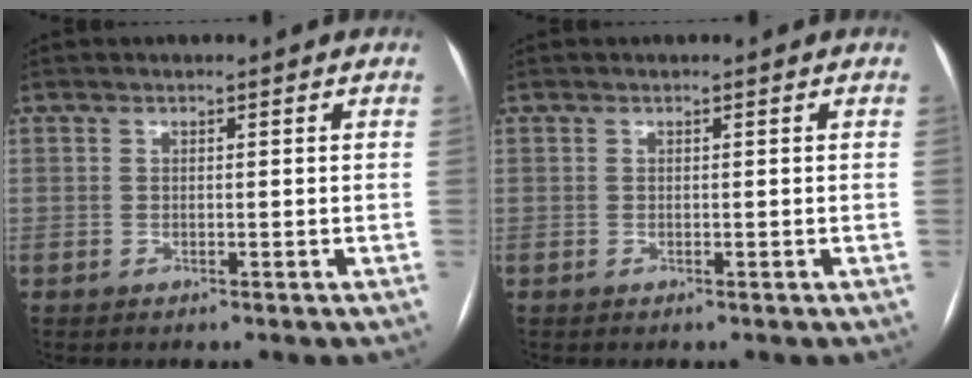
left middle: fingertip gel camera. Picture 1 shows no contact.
{"total": 0.0}